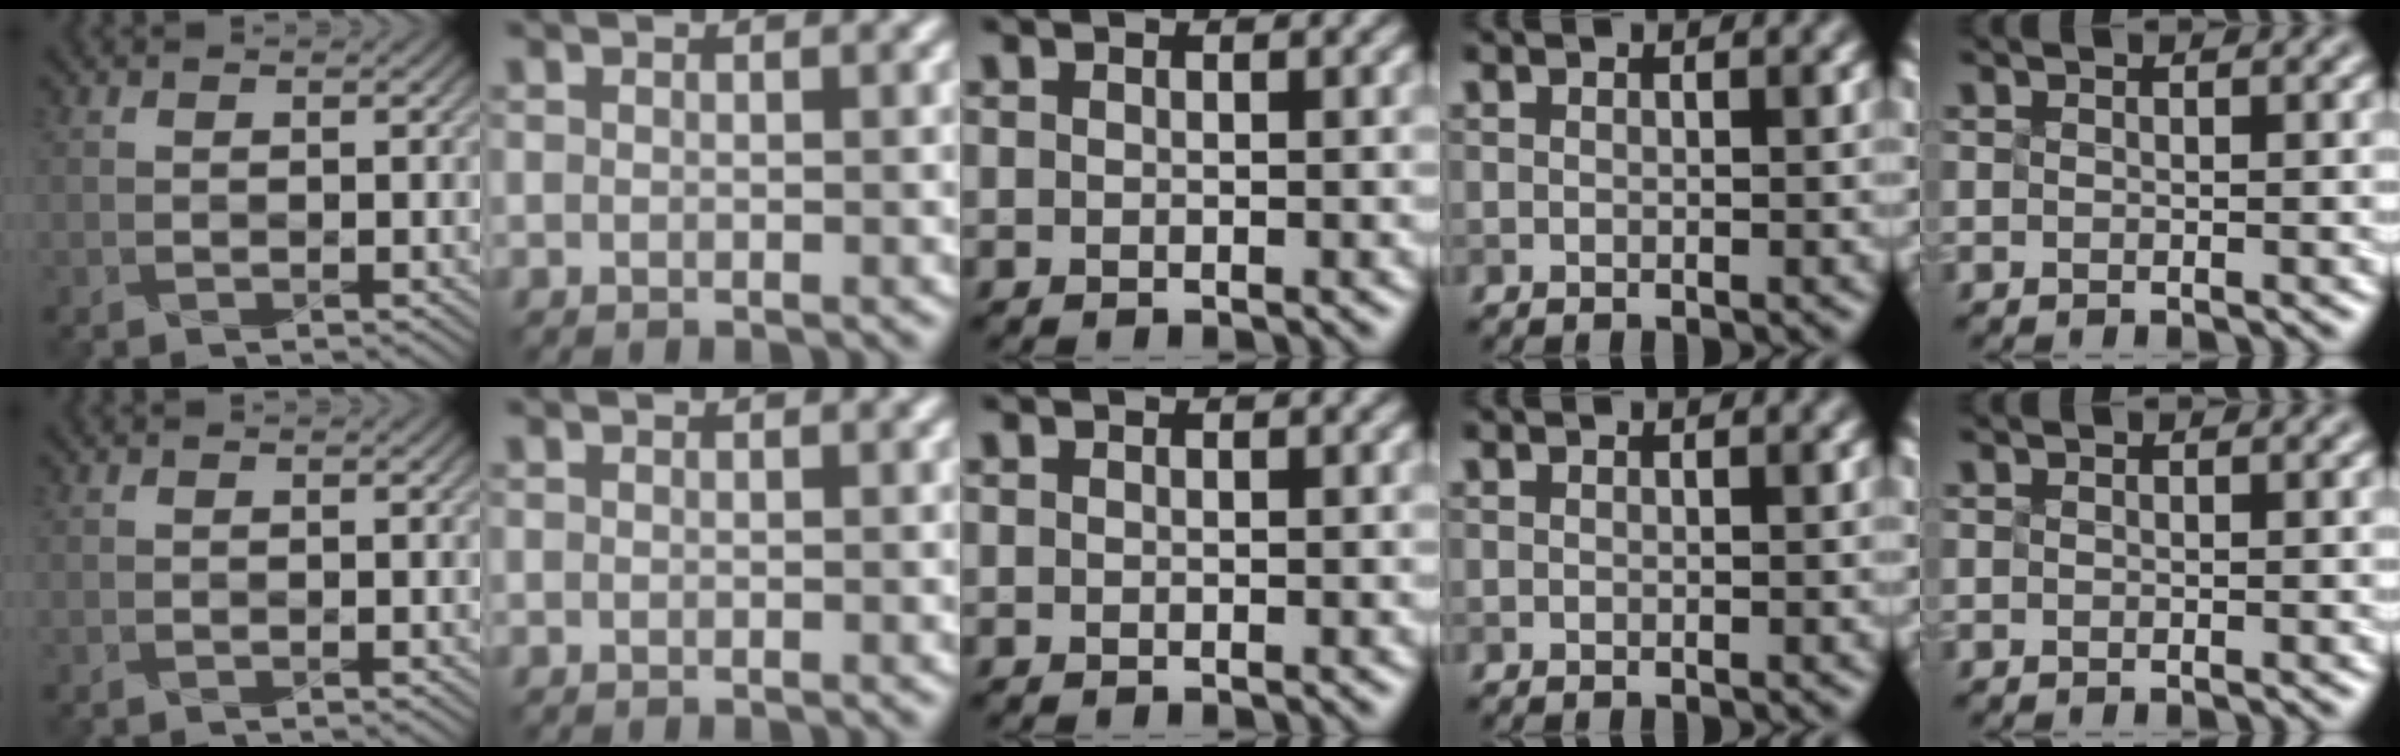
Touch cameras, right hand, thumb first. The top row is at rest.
{}